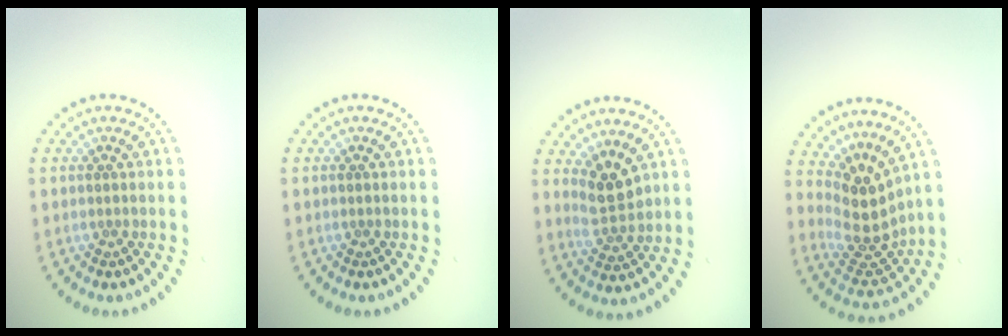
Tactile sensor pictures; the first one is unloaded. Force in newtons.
{"total": 0.0}
{"total": 2.9, "press": 2.6, "slide": 1.3}
{"total": 4.0, "press": 3.1, "slide": 2.6}